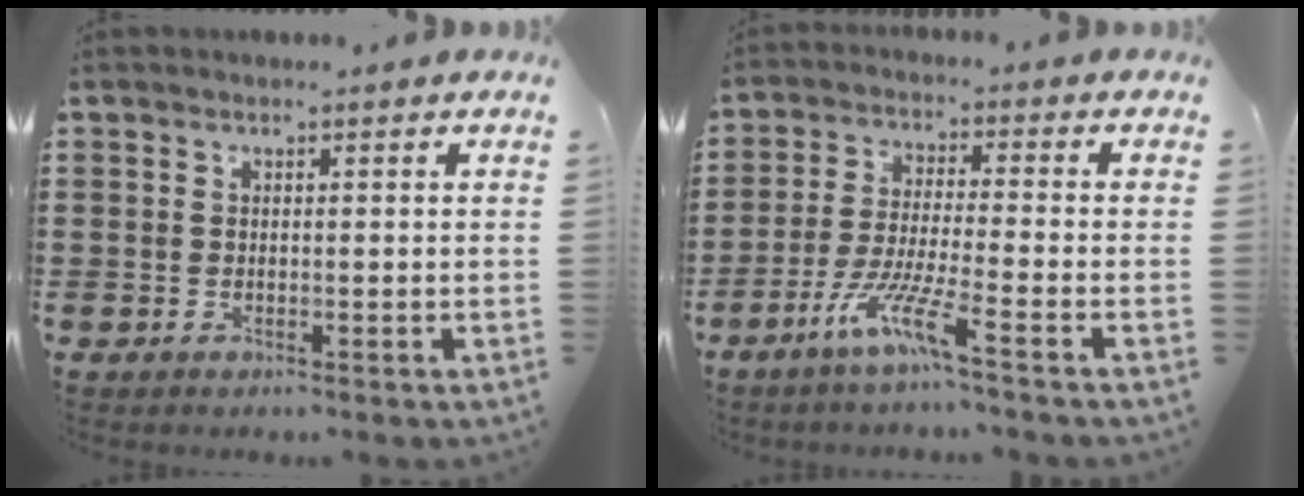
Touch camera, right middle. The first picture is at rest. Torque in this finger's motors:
{"motor_torque": [2.04, 0.10, 0.67, 0.21]}